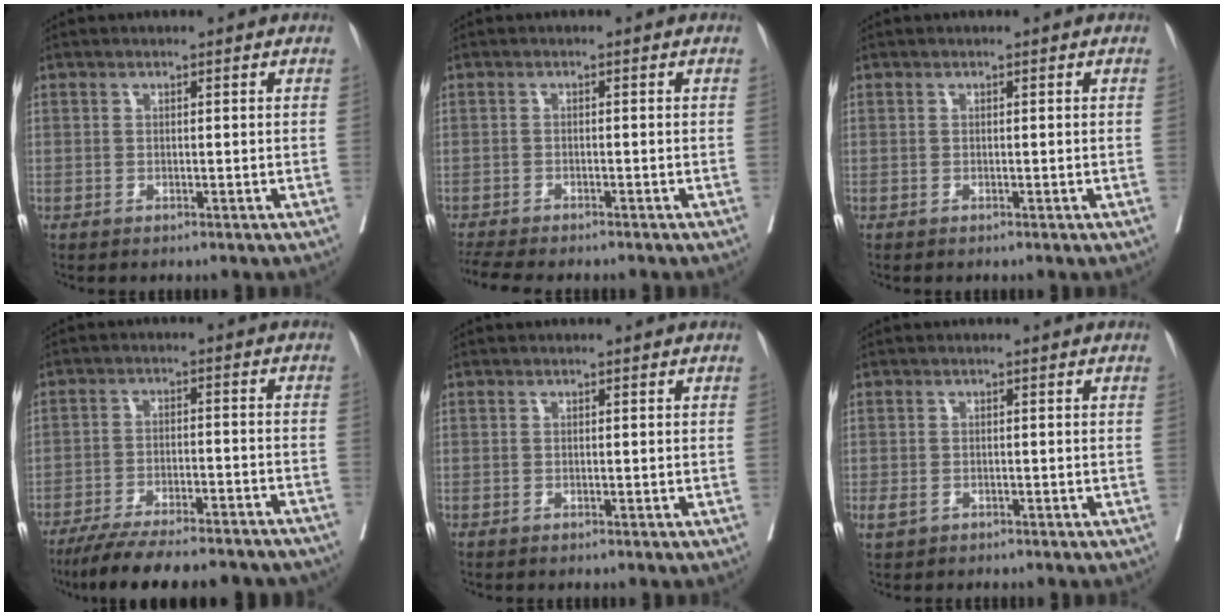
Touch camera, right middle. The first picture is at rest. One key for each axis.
{"total": 5.7, "fx": -5.2, "fy": 0.7, "fz": 2.3, "tx": -0.043, "ty": -0.011, "tz": -0.085}
{"total": 0.0}
{"total": 19.9, "fx": -17.4, "fy": 3.7, "fz": 8.9, "tx": -0.130, "ty": -0.011, "tz": -0.242}
{"total": 0.0}
{"total": 1.6, "fx": -0.8, "fy": 1.1, "fz": 0.9, "tx": -0.023, "ty": -0.002, "tz": -0.009}